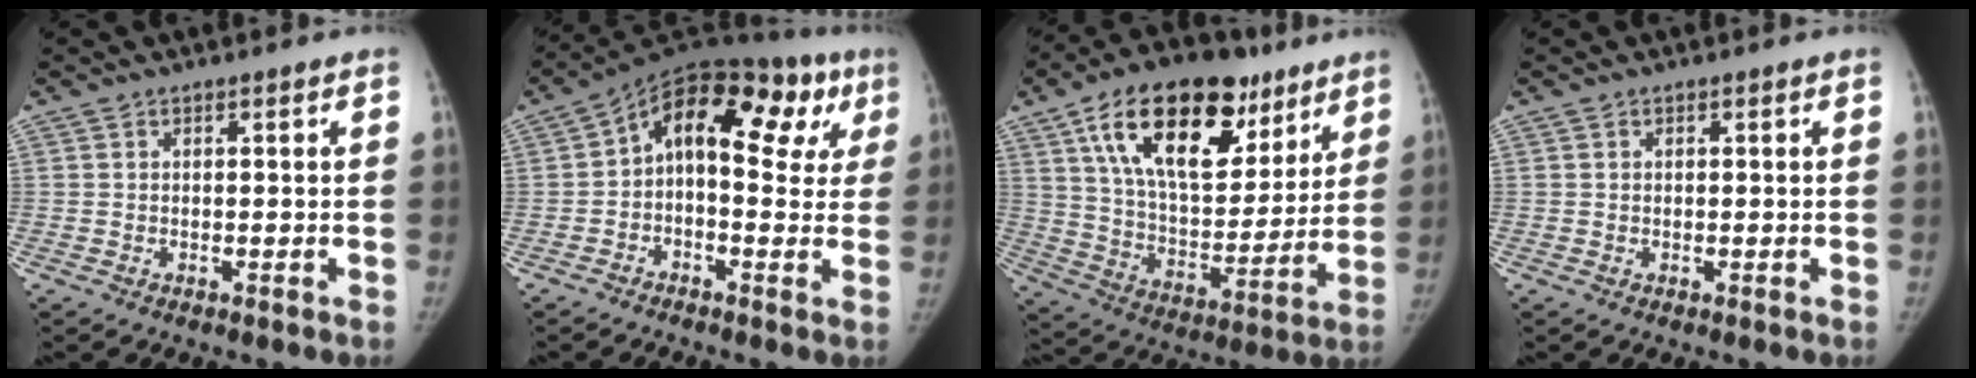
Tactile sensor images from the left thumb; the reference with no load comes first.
{"total": 19.4, "force": [4.7, 10.8, 15.4], "torque": [-0.169, 0.050, 0.054]}
{"total": 26.6, "force": [14.0, 14.0, 17.9], "torque": [-0.251, -0.023, 0.233]}
{"total": 0.0}